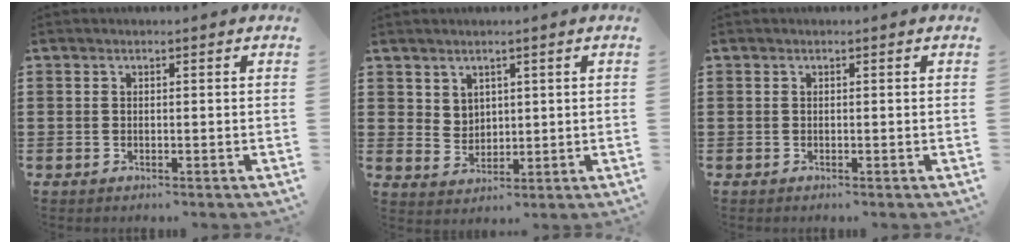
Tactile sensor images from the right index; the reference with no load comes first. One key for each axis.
{"total": 3.4, "fx": 2.4, "fy": 2.4, "fz": 0.2, "tx": -0.007, "ty": 0.003, "tz": 0.044}
{"total": 0.0}